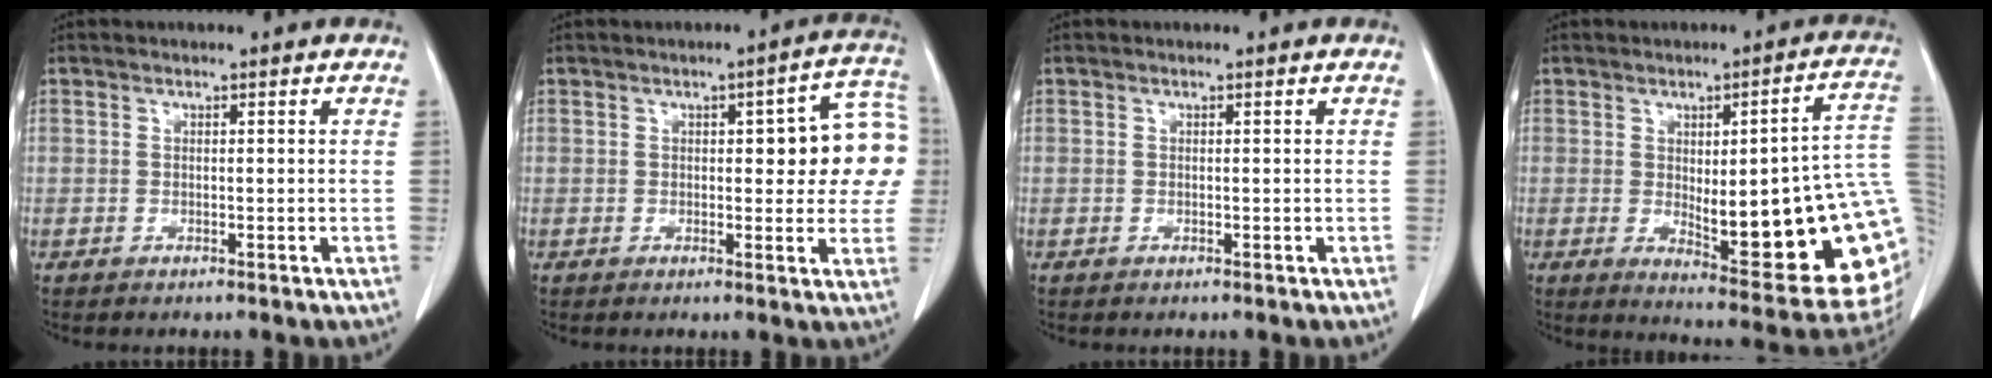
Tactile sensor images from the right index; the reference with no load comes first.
{"total": 10.6, "force": [1.4, 3.2, 10.0], "torque": [-0.105, 0.028, 0.014]}
{"total": 0.0}
{"total": 23.4, "force": [-1.0, 4.5, 23.0], "torque": [-0.215, -0.001, -0.001]}